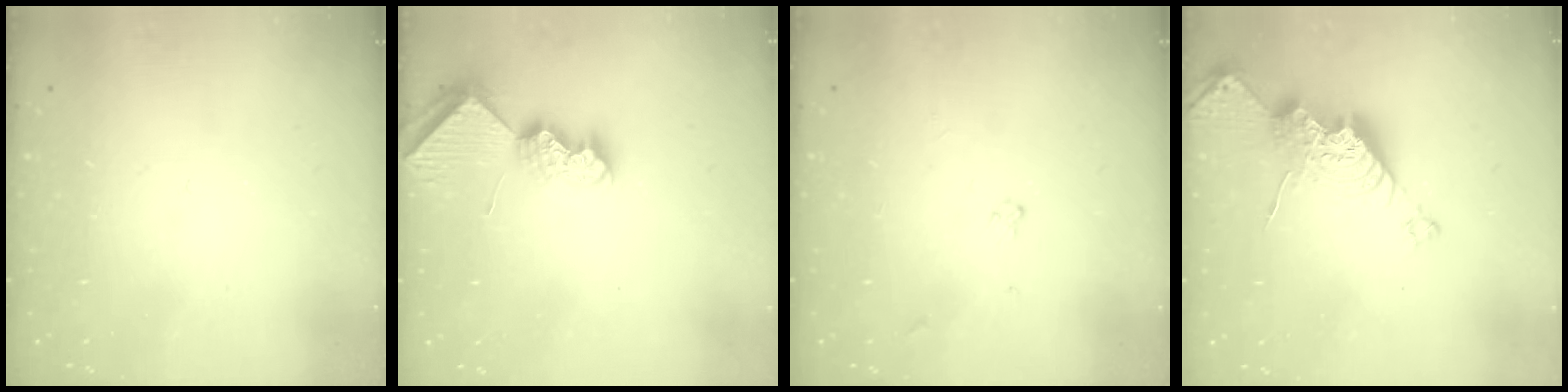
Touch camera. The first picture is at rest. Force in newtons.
{"total": 7.0, "press": 7.0, "slide": 0.4}
{"total": 3.9, "press": 3.9, "slide": 0.5}
{"total": 13.5, "press": 13.5, "slide": 1.0}